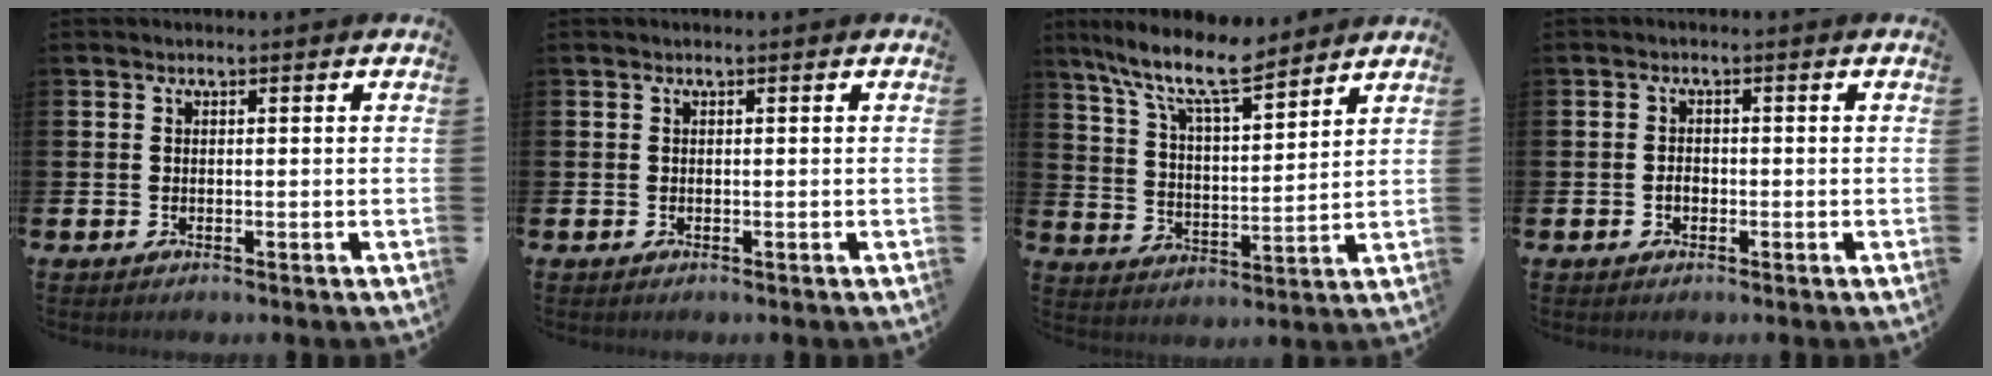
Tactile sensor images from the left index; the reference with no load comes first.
{"total": 0.0}
{"total": 10.4, "force": [8.8, 2.1, 5.2], "torque": [-0.122, -0.045, 0.152]}
{"total": 1.4, "force": [-0.5, 1.0, 0.9], "torque": [-0.012, 0.002, -0.011]}